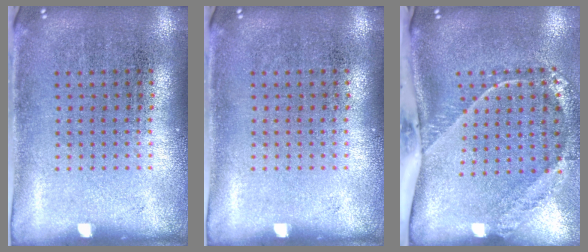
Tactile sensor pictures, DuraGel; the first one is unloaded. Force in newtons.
{"total": 0.0}
{"total": 2.7, "press": 1.8, "slide": 2.0}